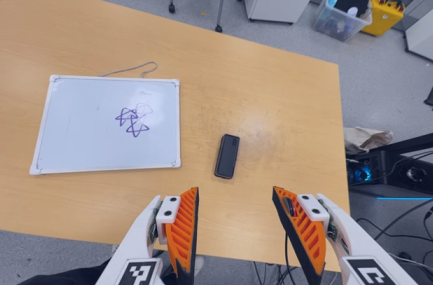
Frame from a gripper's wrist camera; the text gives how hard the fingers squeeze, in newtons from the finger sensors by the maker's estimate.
{"total": 0.0}